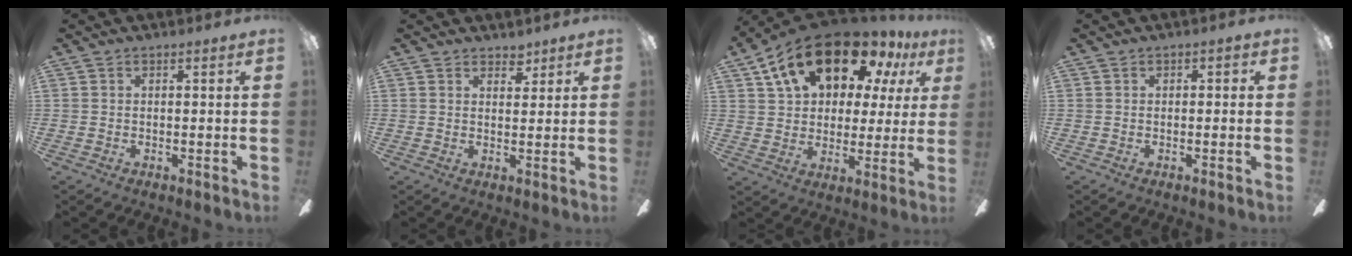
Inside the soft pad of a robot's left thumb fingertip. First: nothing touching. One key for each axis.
{"total": 3.2, "fx": 2.7, "fy": 1.6, "fz": 0.7, "tx": 0.007, "ty": -0.016, "tz": 0.047}
{"total": 21.4, "fx": 12.6, "fy": 11.9, "fz": 12.5, "tx": -0.214, "ty": -0.057, "tz": 0.220}
{"total": 0.9, "fx": -0.4, "fy": 0.7, "fz": 0.3, "tx": -0.005, "ty": 0.004, "tz": -0.008}